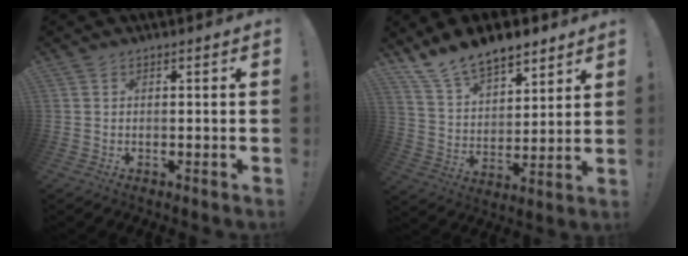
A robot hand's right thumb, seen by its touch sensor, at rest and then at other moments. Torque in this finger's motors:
{"motor_torque": [1.63, 1.67, 1.00, 1.04, 0.02]}